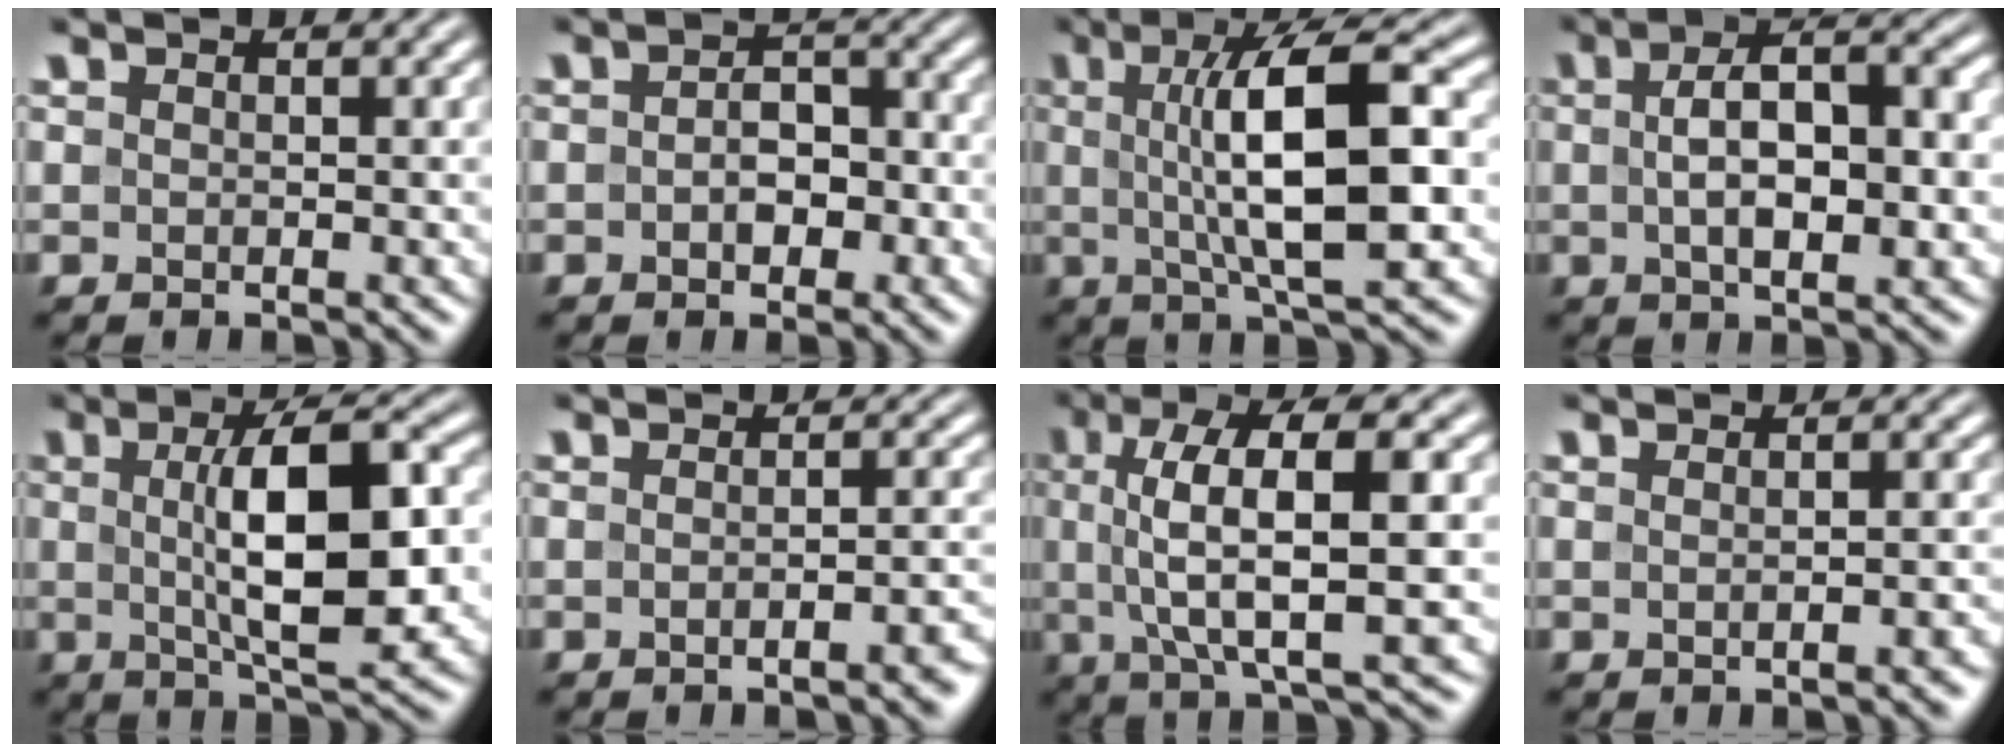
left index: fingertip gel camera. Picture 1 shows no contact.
{"total": 3.1, "force": [-0.6, 2.1, 2.2], "torque": [-0.033, 0.001, -0.015]}
{"total": 10.8, "force": [0.8, 3.1, 10.3], "torque": [-0.153, 0.011, 0.011]}
{"total": 9.1, "force": [0.7, 3.9, 8.2], "torque": [-0.123, 0.014, 0.005]}
{"total": 9.8, "force": [0.4, 3.1, 9.3], "torque": [-0.140, 0.005, 0.005]}
{"total": 3.1, "force": [-1.5, 1.0, 2.5], "torque": [-0.020, 0.005, -0.024]}
{"total": 10.0, "force": [1.4, 3.0, 9.4], "torque": [-0.151, 0.014, 0.021]}
{"total": 2.3, "force": [-0.3, 0.9, 2.1], "torque": [-0.008, 0.008, -0.005]}